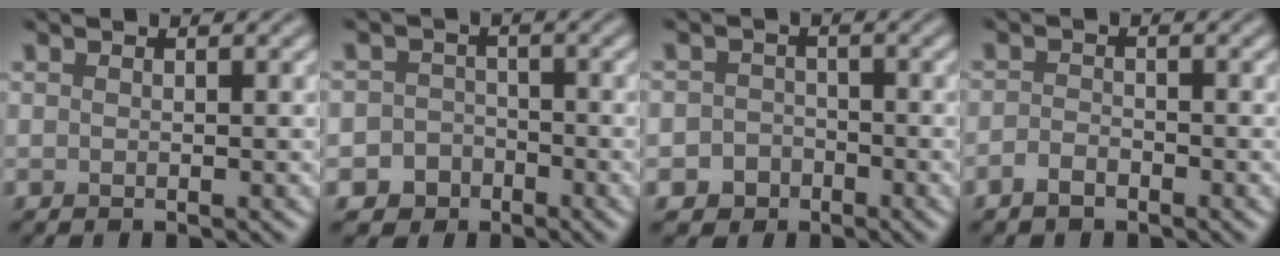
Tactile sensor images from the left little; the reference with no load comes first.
{"total": 3.9, "force": [-2.2, 3.1, 0.5], "torque": [0.027, 0.000, -0.044]}
{"total": 2.9, "force": [-1.6, 2.4, 0.4], "torque": [0.020, 0.003, -0.033]}
{"total": 1.6, "force": [-1.2, 0.8, 0.8], "torque": [-0.016, 0.001, -0.026]}